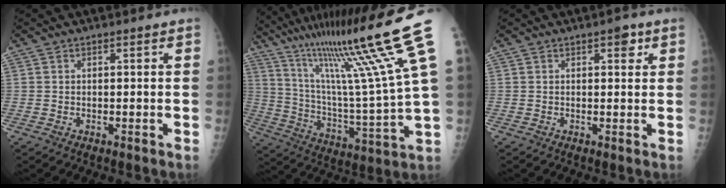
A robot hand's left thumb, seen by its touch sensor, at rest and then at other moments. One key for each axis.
{"total": 24.3, "fx": 16.2, "fy": -1.3, "fz": 18.1, "tx": -0.281, "ty": -0.084, "tz": 0.276}
{"total": 2.4, "fx": 1.3, "fy": 1.1, "fz": 1.7, "tx": -0.012, "ty": -0.002, "tz": 0.014}